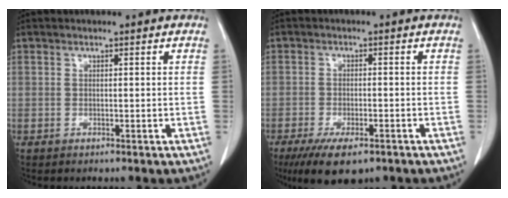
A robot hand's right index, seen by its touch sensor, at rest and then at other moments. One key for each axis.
{"total": 8.2, "fx": -5.5, "fy": 3.1, "fz": 5.3, "tx": -0.082, "ty": -0.011, "tz": -0.088}